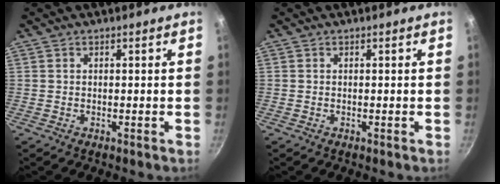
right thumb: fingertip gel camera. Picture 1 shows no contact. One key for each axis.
{"total": 0.0}